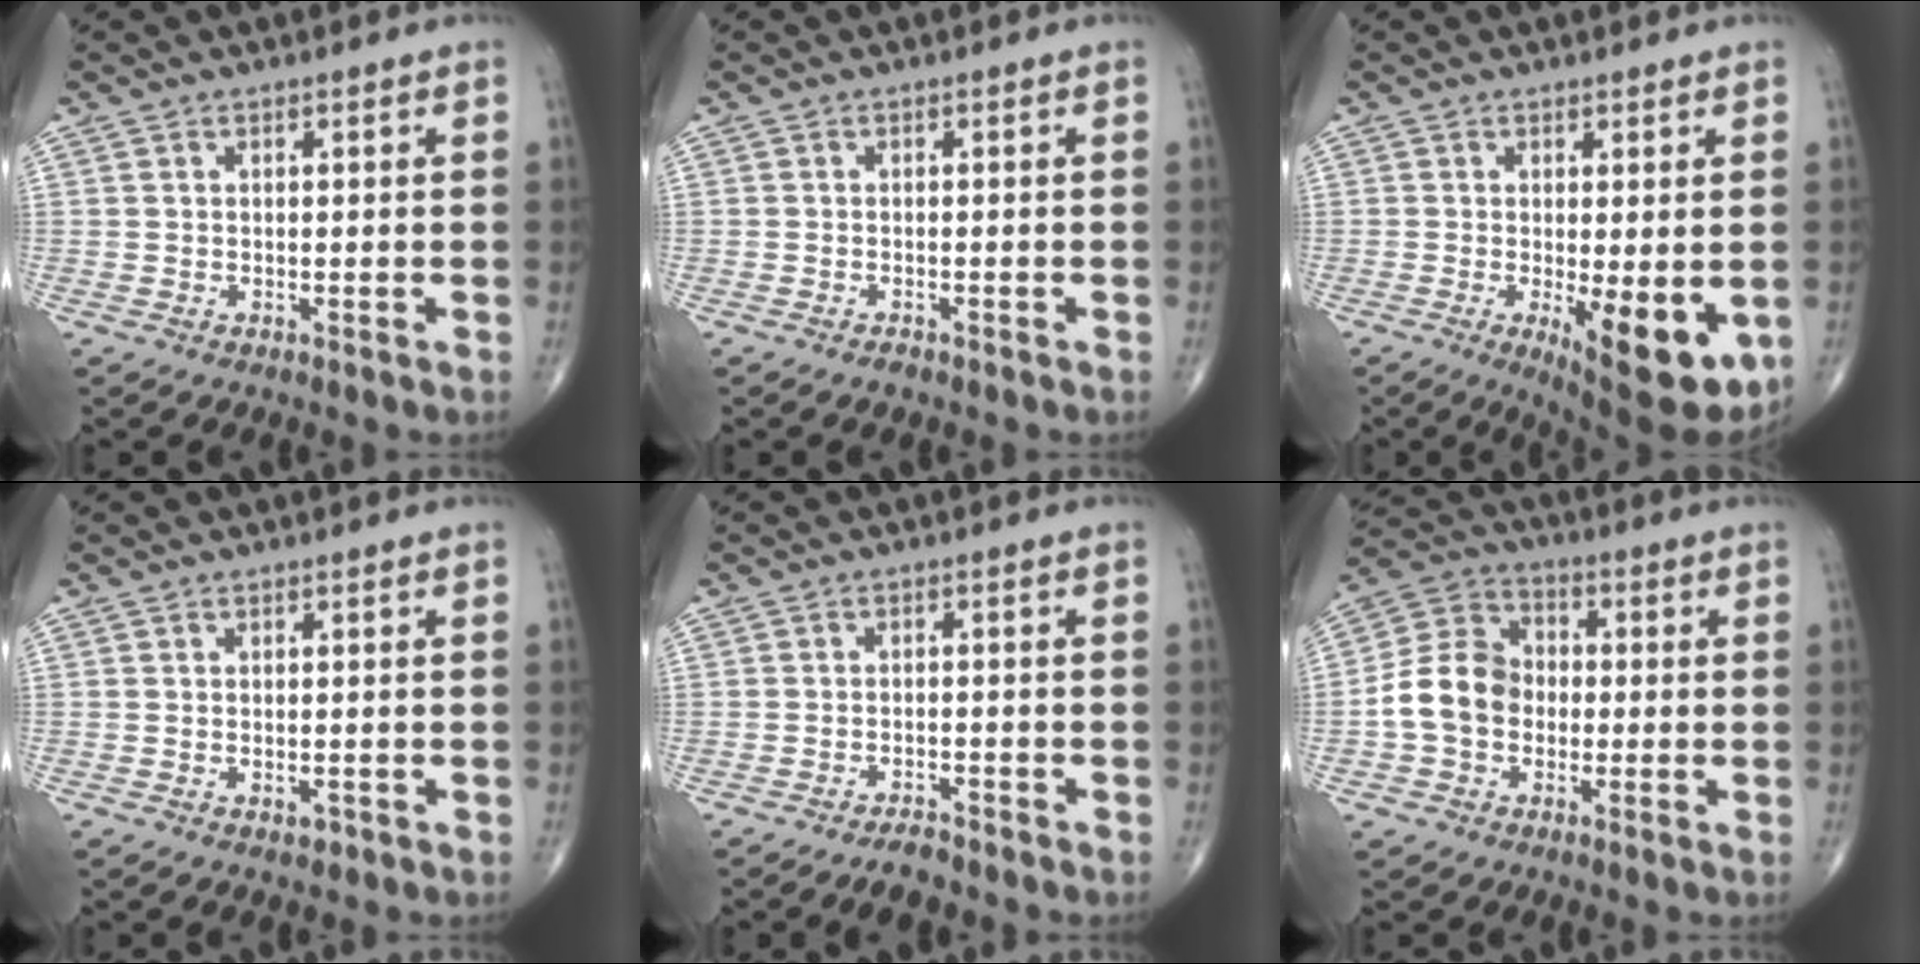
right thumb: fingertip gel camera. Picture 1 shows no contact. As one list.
[{"total": 1.0, "force": [-0.8, 0.4, 0.4], "torque": [-0.011, 0.004, -0.013]}, {"total": 12.0, "force": [-3.0, 4.2, 10.9], "torque": [-0.140, -0.024, -0.030]}, {"total": 1.3, "force": [-0.6, 0.7, 0.9], "torque": [-0.014, 0.002, -0.009]}, {"total": 3.0, "force": [-2.6, 0.8, 1.2], "torque": [-0.025, 0.010, -0.045]}, {"total": 10.9, "force": [-1.6, 8.8, 6.3], "torque": [-0.107, 0.038, -0.042]}]